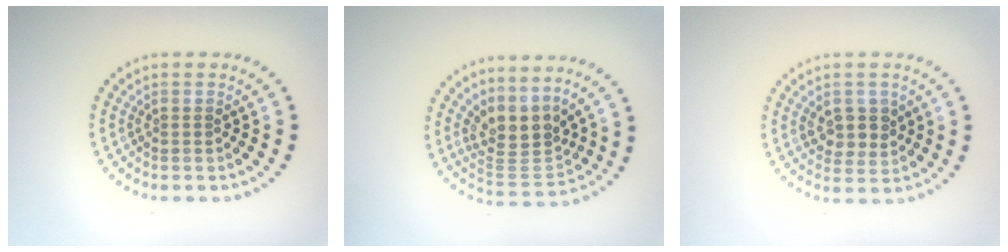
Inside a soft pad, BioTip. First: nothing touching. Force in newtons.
{"total": 3.8, "press": 3.0, "slide": 2.4}
{"total": 2.8, "press": 2.7, "slide": 0.8}